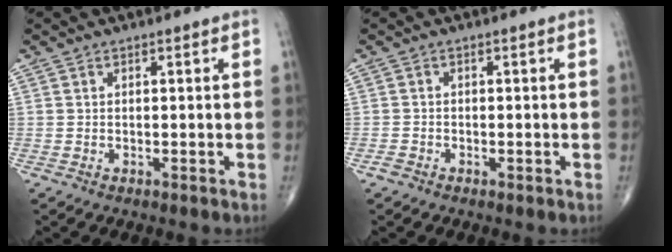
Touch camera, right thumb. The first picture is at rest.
{"total": 1.1, "force": [-0.7, 0.7, 0.4], "torque": [-0.006, 0.001, -0.017]}